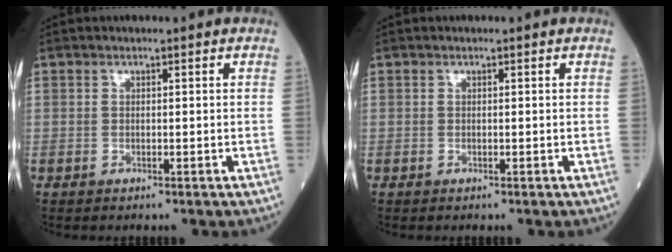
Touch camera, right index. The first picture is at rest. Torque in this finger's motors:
{"motor_torque": [0.04, 0.03, -0.01, -0.01]}